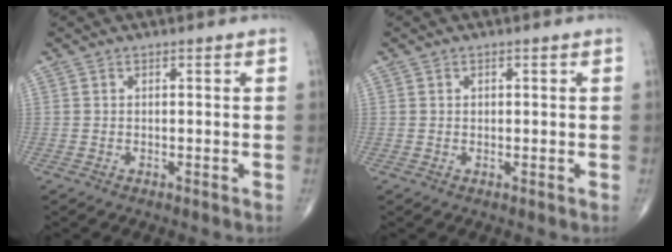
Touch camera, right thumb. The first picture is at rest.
{"total": 0.7, "force": [0.2, 0.5, 0.4], "torque": [-0.003, 0.000, 0.004]}